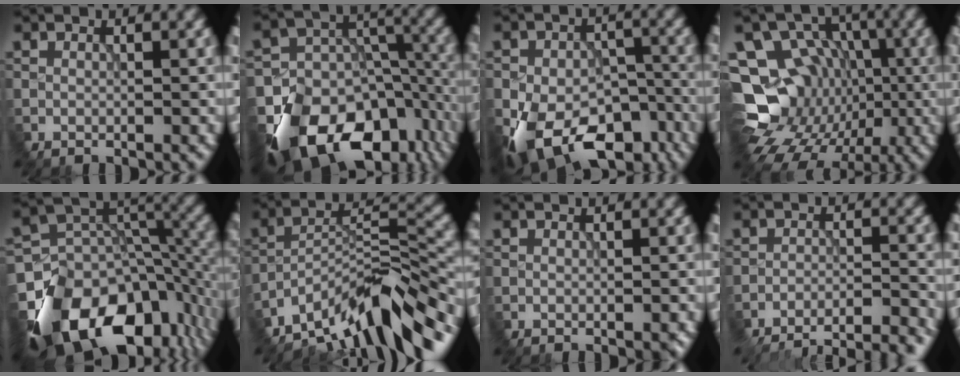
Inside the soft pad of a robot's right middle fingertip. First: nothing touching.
{"total": 14.2, "force": [-8.8, 9.5, 5.7], "torque": [-0.138, -0.024, -0.110]}
{"total": 13.1, "force": [-8.9, 6.9, 6.7], "torque": [-0.145, -0.042, -0.109]}
{"total": 12.3, "force": [-4.0, 10.8, 4.4], "torque": [-0.110, -0.004, -0.062]}
{"total": 15.1, "force": [-9.2, 9.5, 7.2], "torque": [-0.163, -0.036, -0.117]}
{"total": 10.8, "force": [-9.3, 1.6, 5.3], "torque": [-0.102, 0.016, -0.151]}
{"total": 1.1, "force": [-0.5, 0.3, 0.9], "torque": [0.002, 0.007, 0.007]}
{"total": 14.7, "force": [-14.3, 2.3, 2.5], "torque": [-0.012, 0.017, -0.144]}